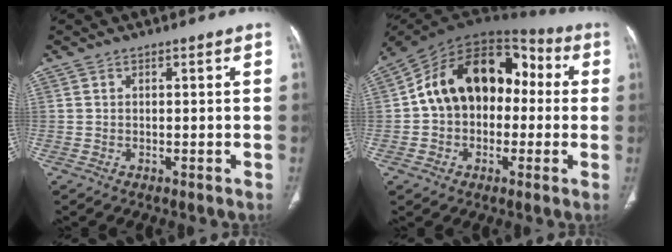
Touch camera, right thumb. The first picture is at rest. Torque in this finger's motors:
{"motor_torque": [-0.10, 1.81, 0.74, 0.15, 0.22]}